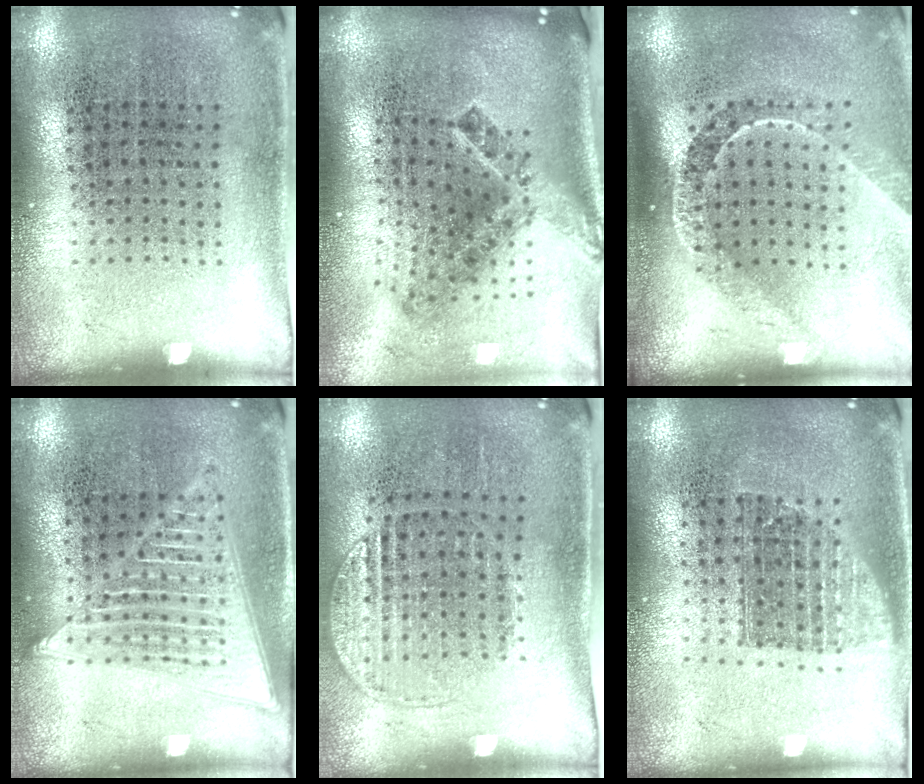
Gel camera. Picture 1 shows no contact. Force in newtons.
{"total": 2.2, "press": 1.4, "slide": 1.7}
{"total": 2.2, "press": 1.6, "slide": 1.4}
{"total": 3.3, "press": 3.3, "slide": 0.3}
{"total": 1.3, "press": 1.1, "slide": 0.7}
{"total": 1.4, "press": 1.1, "slide": 0.8}